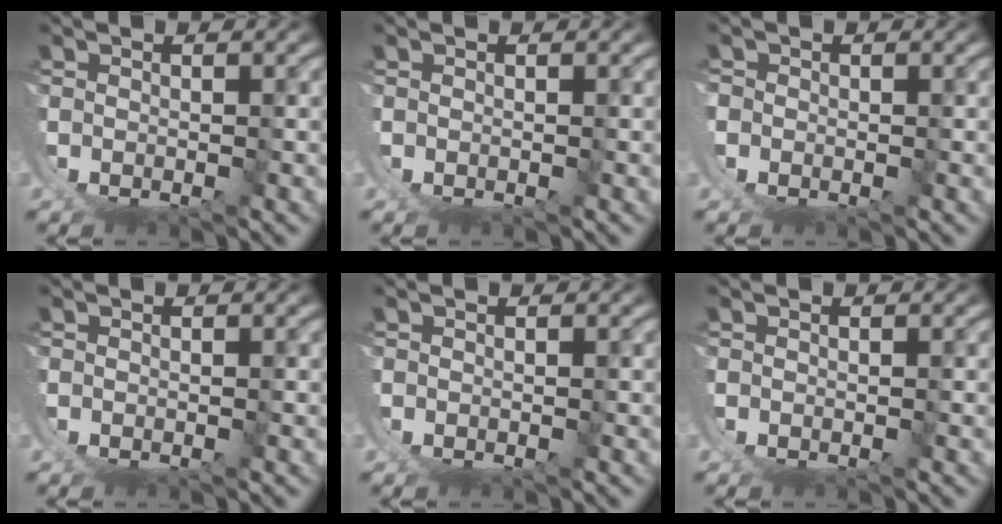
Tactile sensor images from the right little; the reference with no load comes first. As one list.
[{"total": 0.0}, {"total": 1.9, "force": [-0.6, 1.8, 0.4], "torque": [-0.013, -0.005, -0.014]}, {"total": 0.0}, {"total": 0.0}, {"total": 0.0}]